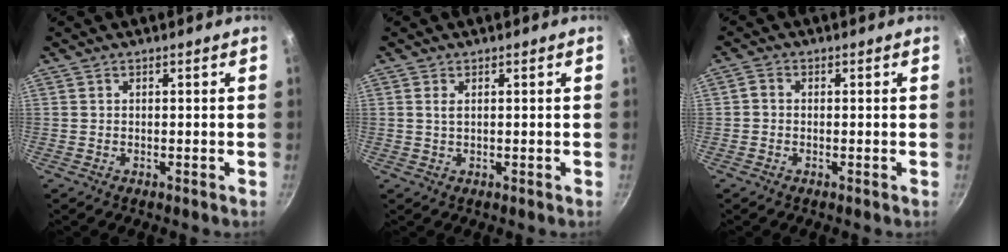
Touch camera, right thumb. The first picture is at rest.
{"total": 1.3, "force": [0.4, 0.6, 1.1], "torque": [-0.020, -0.001, 0.007]}
{"total": 1.4, "force": [-0.4, 1.1, 0.7], "torque": [-0.017, 0.007, -0.011]}